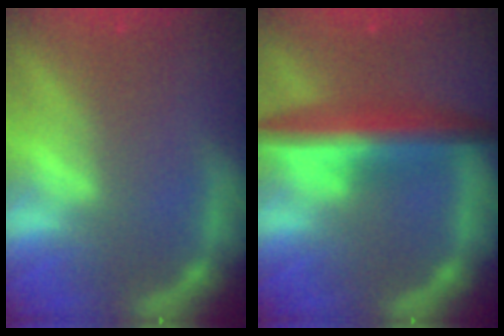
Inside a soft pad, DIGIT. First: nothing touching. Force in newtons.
{"total": 7.1}